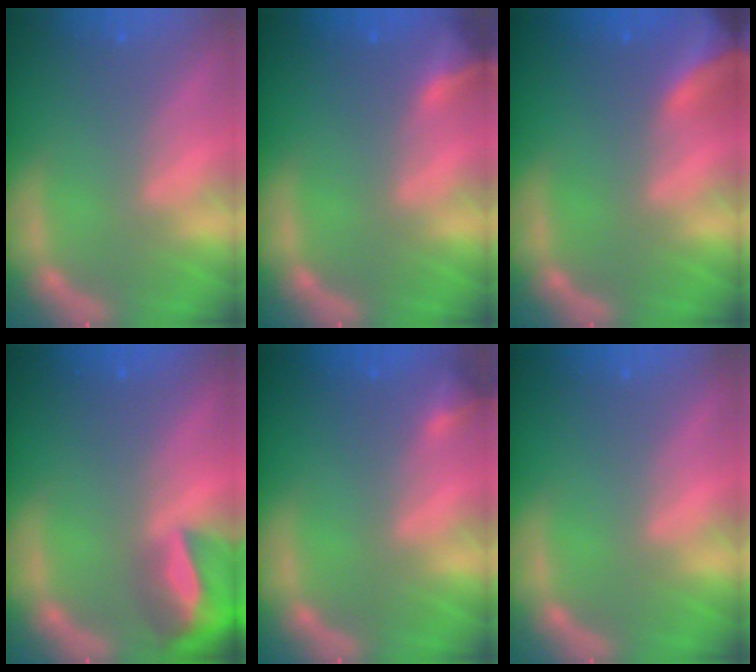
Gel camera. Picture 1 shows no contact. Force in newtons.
{"total": 2.9}
{"total": 7.4}
{"total": 7.9}
{"total": 1.4}
{"total": 0.0}